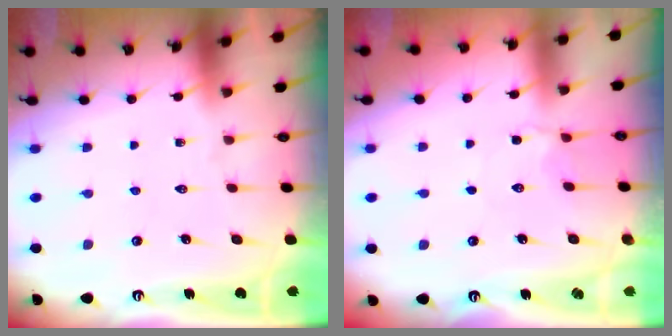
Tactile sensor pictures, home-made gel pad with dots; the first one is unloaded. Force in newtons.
{"total": 2.6, "press": 2.5, "slide": 0.5}